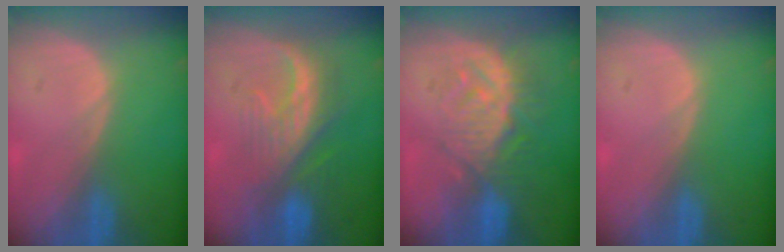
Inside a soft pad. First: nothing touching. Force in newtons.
{"total": 8.1, "press": 7.7, "slide": 2.5}
{"total": 9.3, "press": 8.6, "slide": 3.6}
{"total": 0.0}